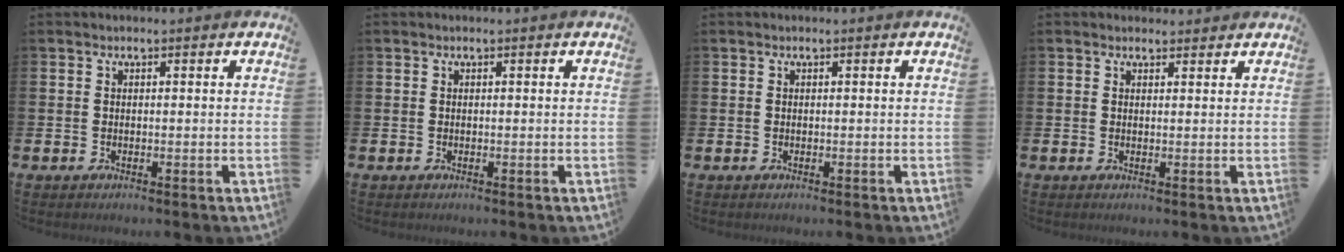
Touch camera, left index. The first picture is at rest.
{"total": 0.0}
{"total": 0.0}
{"total": 1.2, "force": [1.1, 0.5, 0.0], "torque": [0.013, -0.001, 0.017]}